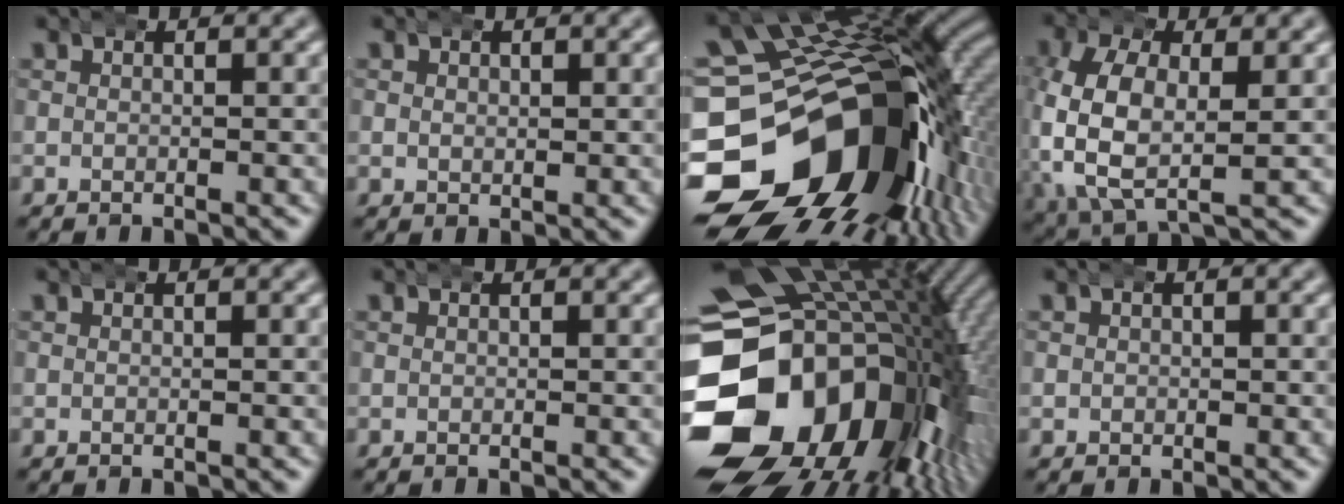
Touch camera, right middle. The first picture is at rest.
{"total": 1.0, "force": [0.4, 0.9, 0.4], "torque": [-0.010, -0.006, 0.013]}
{"total": 29.2, "force": [-3.6, 19.4, 21.5], "torque": [-0.358, -0.064, -0.039]}
{"total": 9.2, "force": [-0.1, 6.6, 6.4], "torque": [-0.171, -0.034, 0.012]}
{"total": 0.0}
{"total": 0.0}
{"total": 33.3, "force": [-3.1, 22.5, 24.4], "torque": [-0.385, -0.053, -0.044]}
{"total": 0.8, "force": [0.0, 0.8, 0.1], "torque": [-0.005, -0.004, 0.004]}